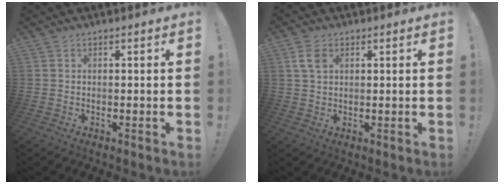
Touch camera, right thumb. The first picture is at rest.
{"total": 4.7, "force": [1.7, 2.9, 3.3], "torque": [-0.053, 0.000, 0.032]}